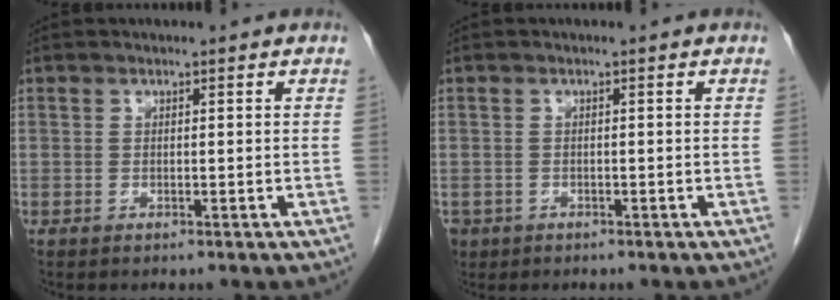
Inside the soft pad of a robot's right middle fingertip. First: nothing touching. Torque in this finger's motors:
{"motor_torque": [0.43, -0.55, 0.13, 0.02]}